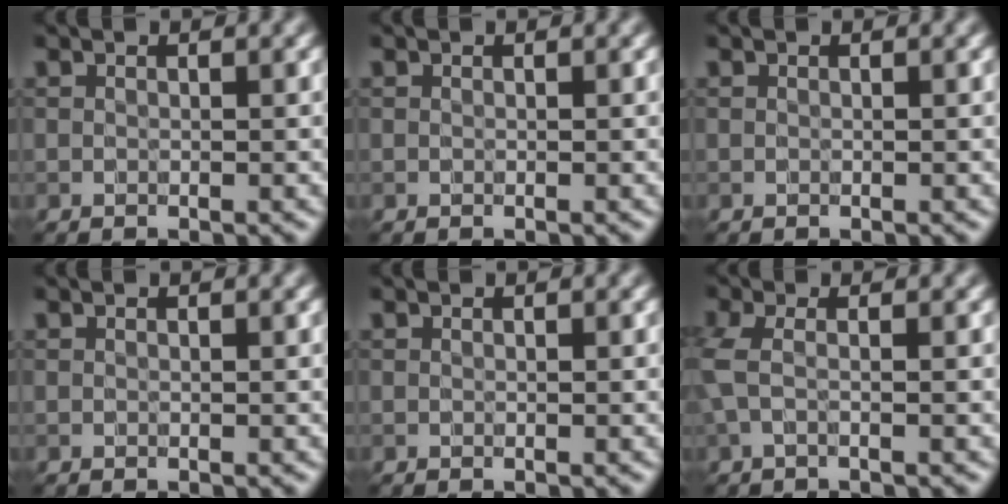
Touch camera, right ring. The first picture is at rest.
{"total": 0.0}
{"total": 0.0}
{"total": 0.0}
{"total": 0.0}
{"total": 2.4, "force": [-0.1, 0.7, 2.3], "torque": [-0.058, 0.000, -0.010]}